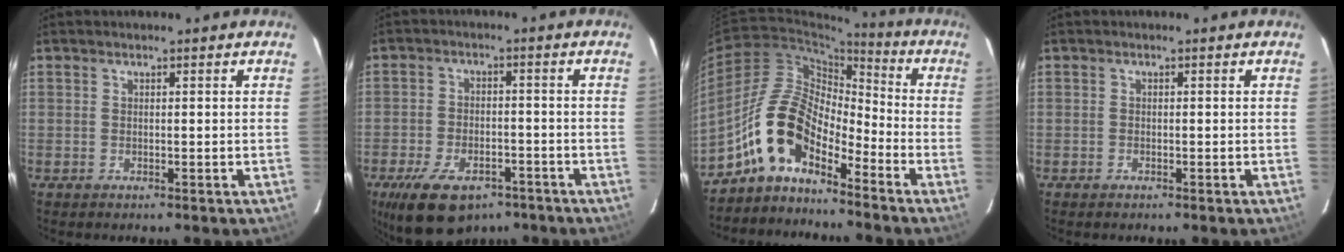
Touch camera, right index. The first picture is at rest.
{"total": 14.6, "force": [-9.3, 7.6, 8.2], "torque": [-0.180, -0.016, -0.147]}
{"total": 11.8, "force": [-7.8, 5.3, 7.1], "torque": [-0.133, 0.026, -0.162]}
{"total": 0.5, "force": [-0.4, 0.3, 0.1], "torque": [-0.001, 0.001, -0.010]}